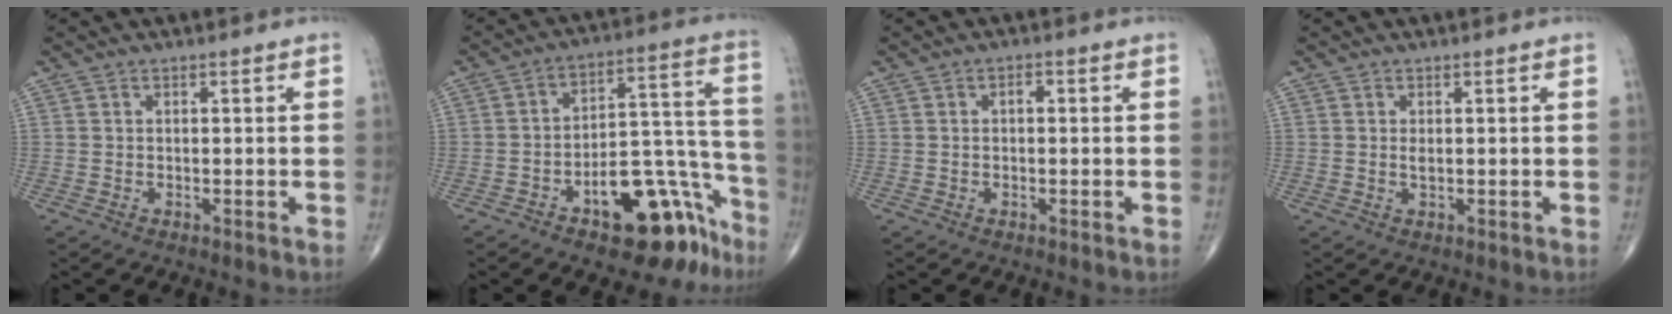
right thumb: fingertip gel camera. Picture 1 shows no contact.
{"total": 18.1, "force": [-10.4, 8.2, 12.2], "torque": [-0.110, 0.108, -0.145]}
{"total": 1.4, "force": [0.2, 0.8, 1.1], "torque": [-0.014, 0.005, -0.001]}
{"total": 0.9, "force": [0.1, 0.4, 0.8], "torque": [-0.016, -0.002, 0.004]}